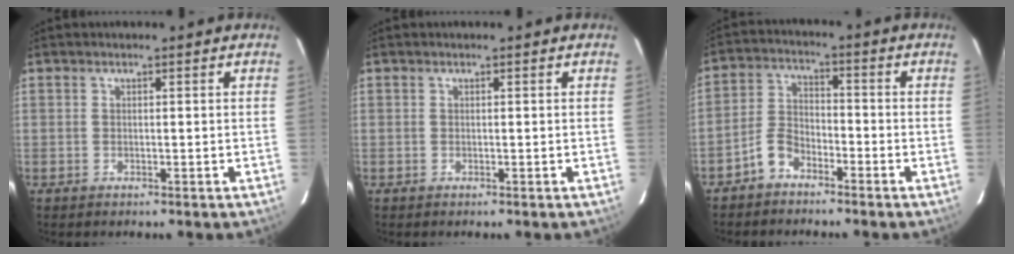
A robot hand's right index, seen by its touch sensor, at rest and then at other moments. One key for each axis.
{"total": 0.0}
{"total": 5.2, "fx": -3.6, "fy": 2.9, "fz": 2.4, "tx": -0.062, "ty": 0.013, "tz": -0.075}